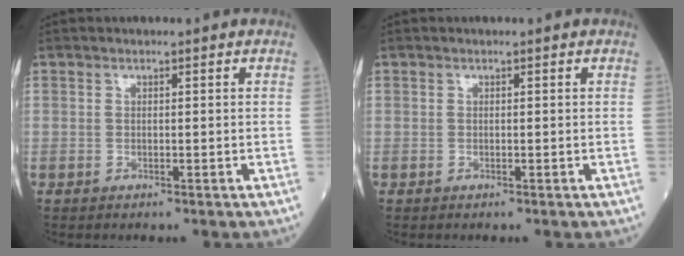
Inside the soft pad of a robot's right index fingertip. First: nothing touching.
{"total": 0.0}